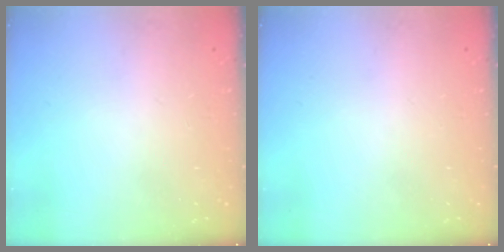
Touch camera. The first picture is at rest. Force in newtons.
{"total": 0.0}